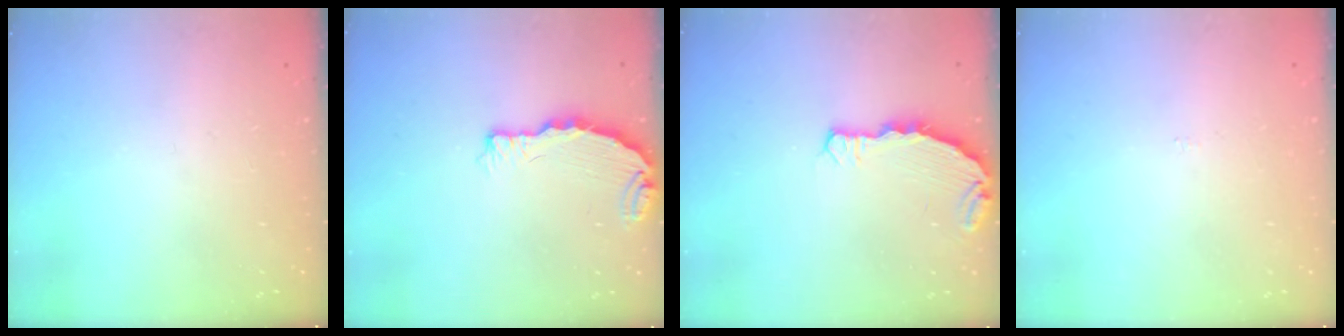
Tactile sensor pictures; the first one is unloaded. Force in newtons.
{"total": 6.4, "press": 6.4, "slide": 0.2}
{"total": 4.7, "press": 4.7, "slide": 0.4}
{"total": 0.0}